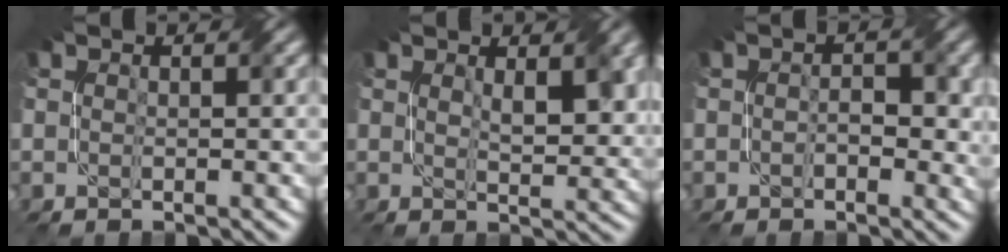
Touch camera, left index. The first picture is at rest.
{"total": 3.0, "force": [1.5, 0.9, 2.5], "torque": [-0.038, 0.000, 0.035]}
{"total": 2.4, "force": [-0.1, 1.5, 1.8], "torque": [-0.023, 0.001, 0.004]}